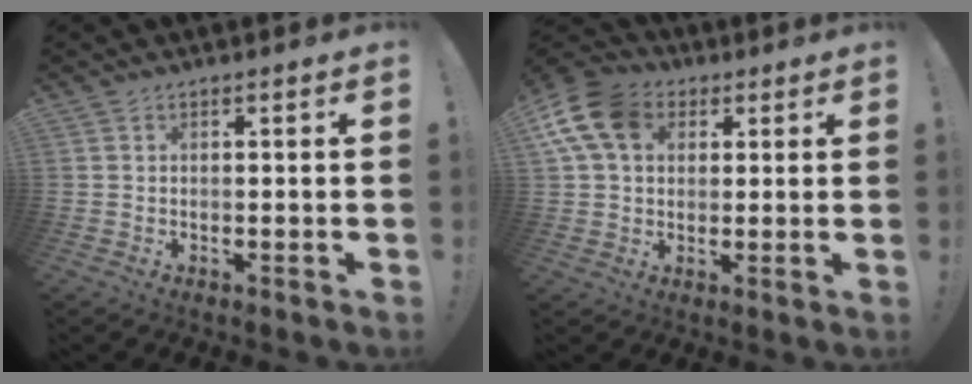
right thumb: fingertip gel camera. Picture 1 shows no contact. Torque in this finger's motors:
{"motor_torque": [0.27, 0.27, 0.65, 0.34, 0.29]}